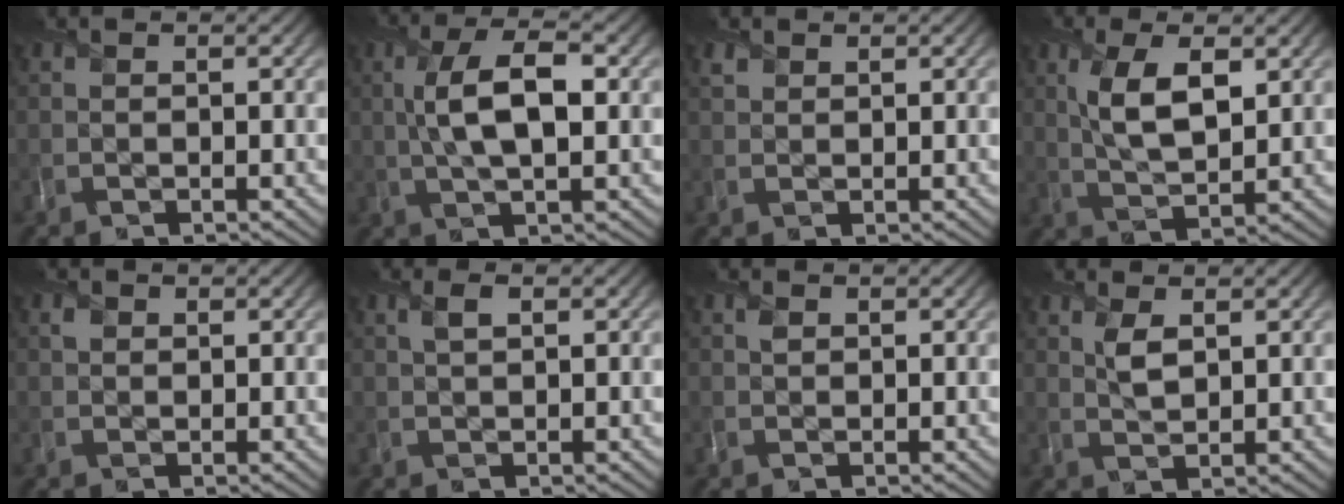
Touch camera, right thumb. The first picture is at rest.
{"total": 7.6, "force": [0.8, 2.9, 7.0], "torque": [-0.143, 0.008, 0.009]}
{"total": 0.9, "force": [0.8, 0.5, 0.0], "torque": [-0.004, -0.001, 0.018]}
{"total": 7.0, "force": [2.1, 3.0, 5.9], "torque": [-0.126, 0.000, 0.043]}
{"total": 0.9, "force": [0.4, 0.8, 0.1], "torque": [-0.001, 0.000, 0.006]}
{"total": 1.4, "force": [0.6, 0.6, 1.1], "torque": [-0.027, 0.003, 0.012]}
{"total": 0.8, "force": [0.5, 0.5, 0.3], "torque": [-0.008, 0.000, 0.008]}
{"total": 2.5, "force": [1.2, 1.1, 1.9], "torque": [-0.044, -0.001, 0.026]}